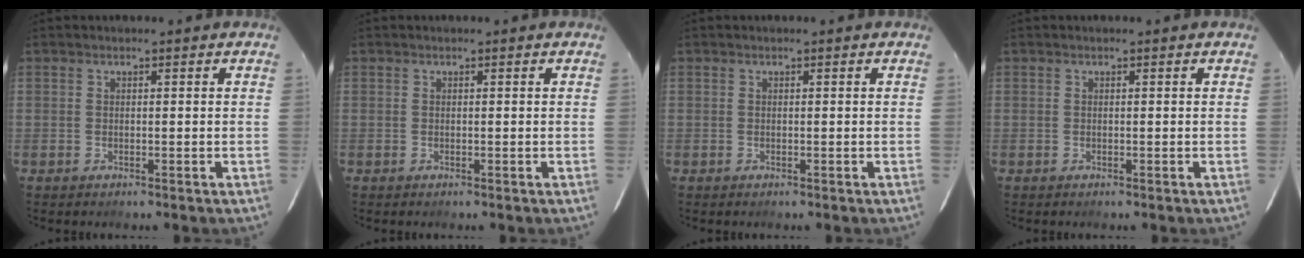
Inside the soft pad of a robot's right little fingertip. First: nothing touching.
{"total": 0.0}
{"total": 0.0}
{"total": 0.0}